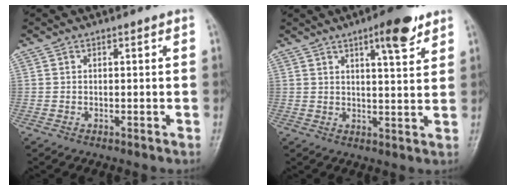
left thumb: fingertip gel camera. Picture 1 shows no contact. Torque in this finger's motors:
{"motor_torque": [0.12, 0.05, 0.11, -0.01, 0.08]}